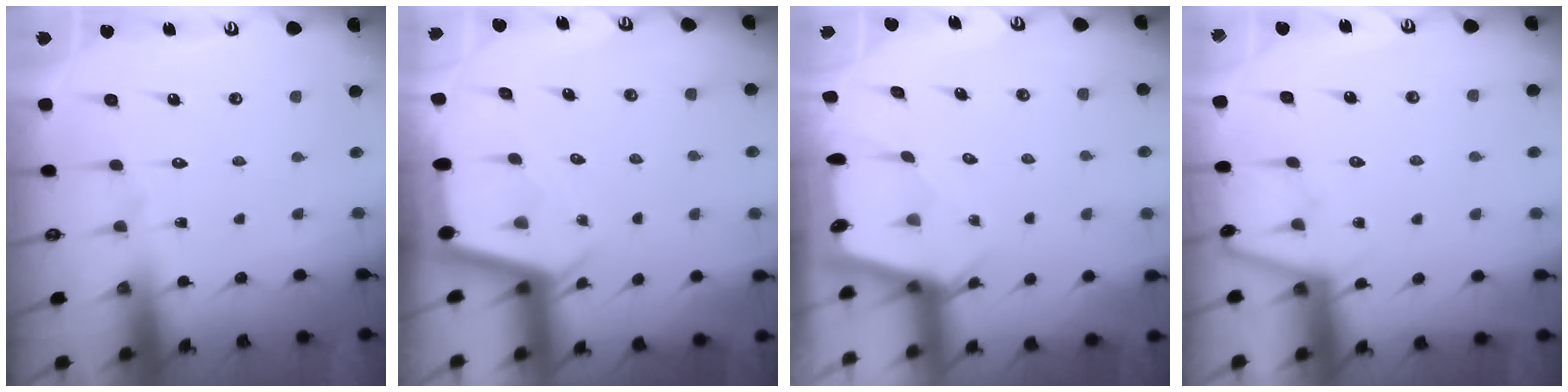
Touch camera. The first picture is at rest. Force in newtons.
{"total": 2.4, "press": 2.4, "slide": 0.2}
{"total": 2.3, "press": 2.3, "slide": 0.2}
{"total": 4.6, "press": 4.6, "slide": 0.6}